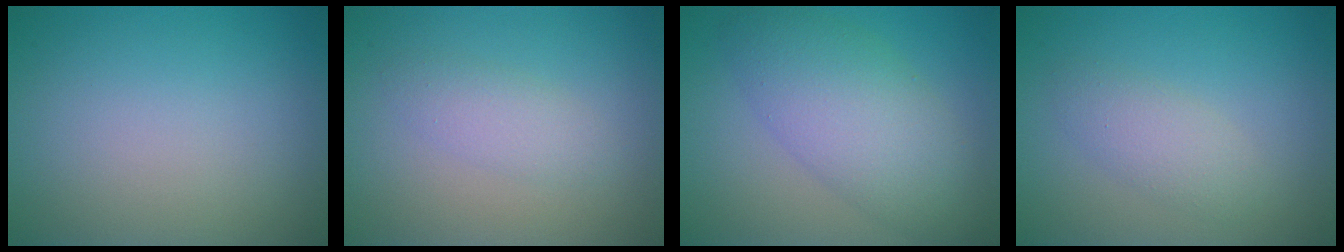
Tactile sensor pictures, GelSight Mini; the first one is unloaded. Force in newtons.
{"total": 2.1, "press": 2.1, "slide": 0.1}
{"total": 6.8, "press": 6.8, "slide": 0.2}
{"total": 2.3, "press": 2.3, "slide": 0.1}